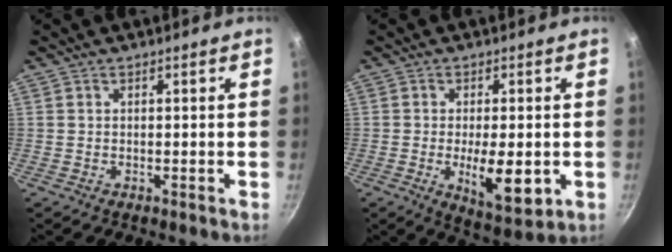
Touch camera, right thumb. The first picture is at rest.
{"total": 9.8, "force": [-1.9, 3.8, 8.8], "torque": [-0.127, -0.018, -0.023]}